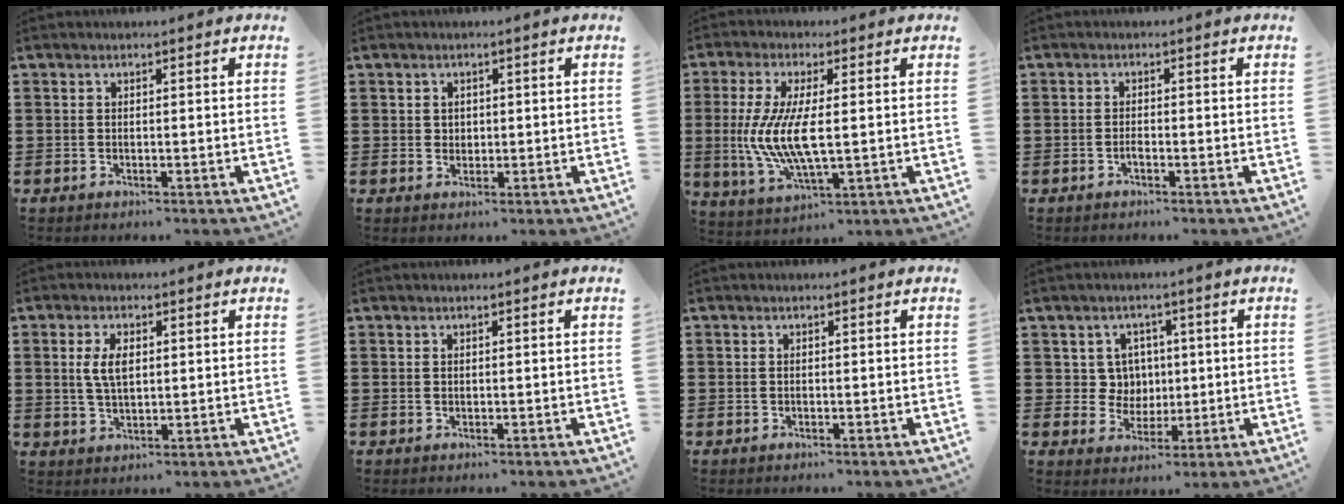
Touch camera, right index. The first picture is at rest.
{"total": 1.3, "force": [0.5, 1.2, 0.2], "torque": [-0.009, 0.006, 0.010]}
{"total": 9.1, "force": [-0.2, 3.0, 8.6], "torque": [-0.198, -0.014, -0.011]}
{"total": 1.0, "force": [-0.7, 0.4, 0.7], "torque": [-0.016, -0.005, -0.011]}
{"total": 4.7, "force": [0.9, 2.3, 4.0], "torque": [-0.084, 0.009, 0.015]}
{"total": 0.0}
{"total": 0.6, "force": [-0.2, 0.5, 0.1], "torque": [-0.001, 0.005, -0.005]}
{"total": 5.2, "force": [0.9, 4.8, 1.6], "torque": [-0.045, 0.013, 0.014]}